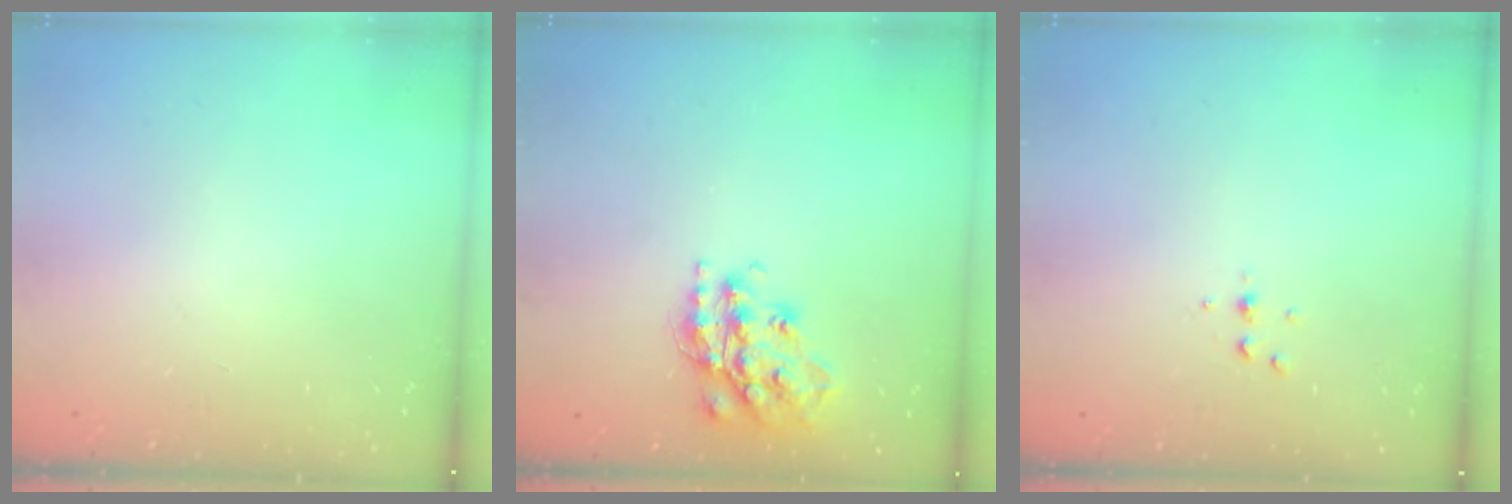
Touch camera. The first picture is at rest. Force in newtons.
{"total": 16.9, "press": 16.9, "slide": 1.2}
{"total": 2.5, "press": 2.4, "slide": 0.2}